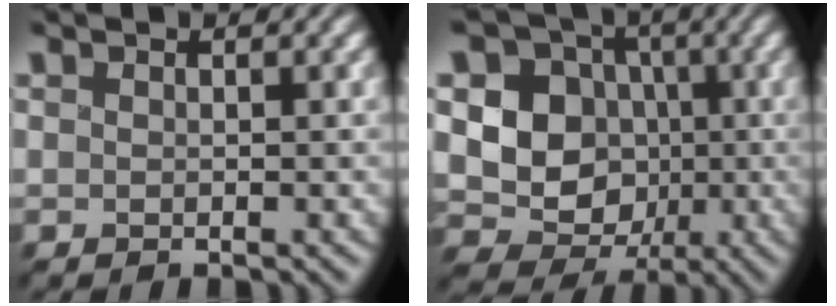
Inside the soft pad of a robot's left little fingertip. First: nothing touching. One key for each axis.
{"total": 10.8, "fx": 0.0, "fy": 10.0, "fz": 4.1, "tx": -0.086, "ty": 0.017, "tz": -0.027}